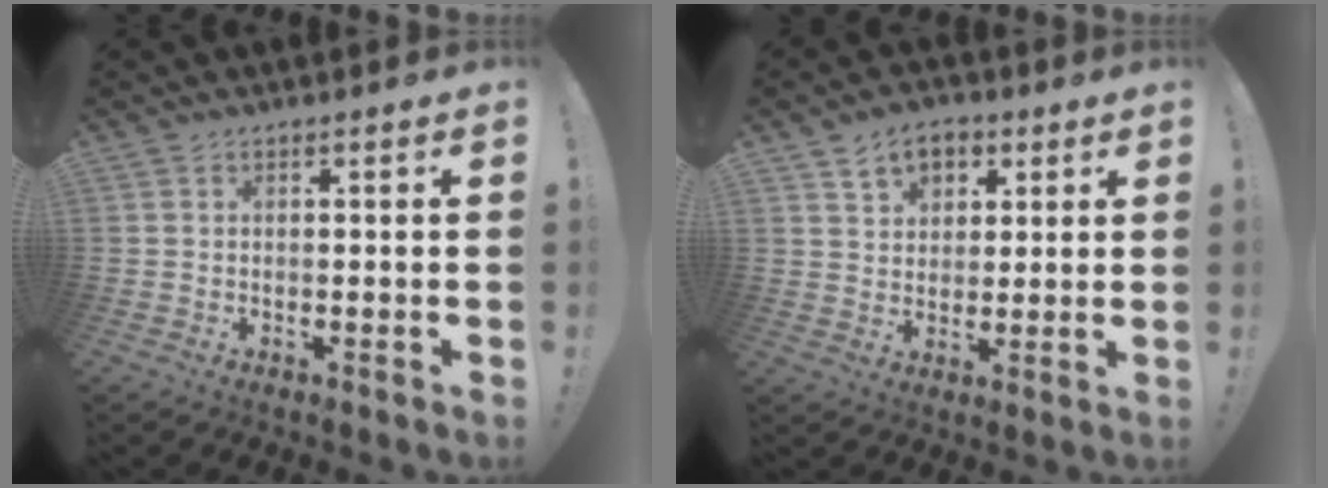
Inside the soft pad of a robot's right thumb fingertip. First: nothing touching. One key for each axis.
{"total": 8.1, "fx": 4.4, "fy": 5.9, "fz": 3.4, "tx": -0.043, "ty": -0.020, "tz": 0.083}